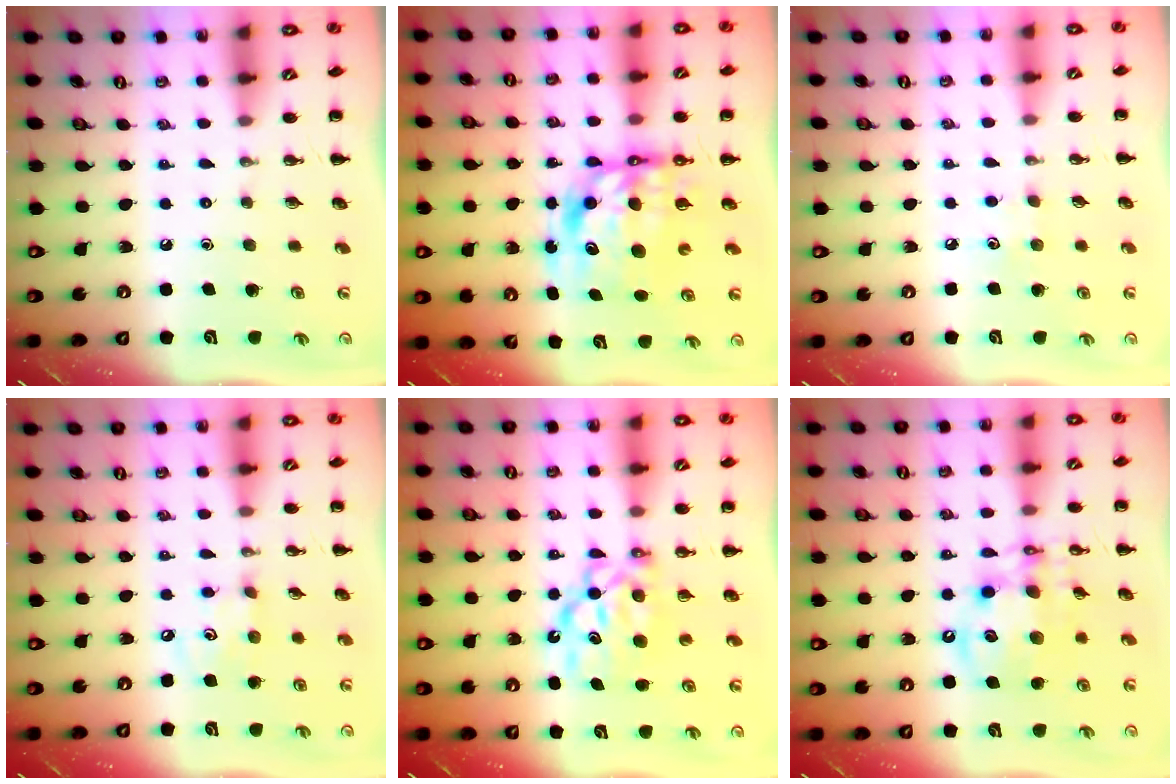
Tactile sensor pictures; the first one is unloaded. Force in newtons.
{"total": 10.4, "press": 10.0, "slide": 2.8}
{"total": 4.2, "press": 4.1, "slide": 1.1}
{"total": 4.9, "press": 4.8, "slide": 0.9}
{"total": 8.0, "press": 7.9, "slide": 1.1}
{"total": 12.4, "press": 12.0, "slide": 3.0}